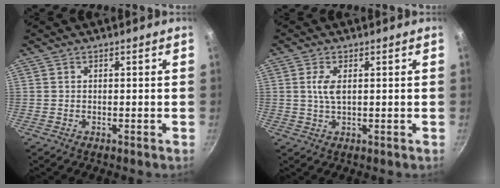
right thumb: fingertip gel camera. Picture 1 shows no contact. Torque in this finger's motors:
{"motor_torque": [0.77, 0.30, 0.74, -0.25, 0.02]}